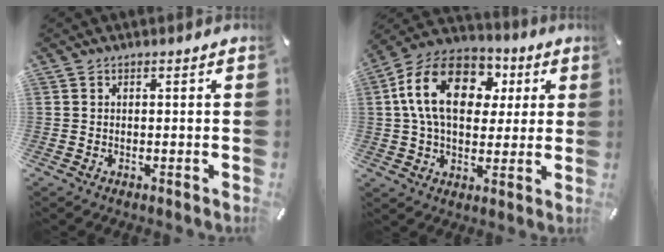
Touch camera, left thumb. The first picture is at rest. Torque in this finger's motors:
{"motor_torque": [0.78, 1.36, 2.48, -0.29, 0.70]}